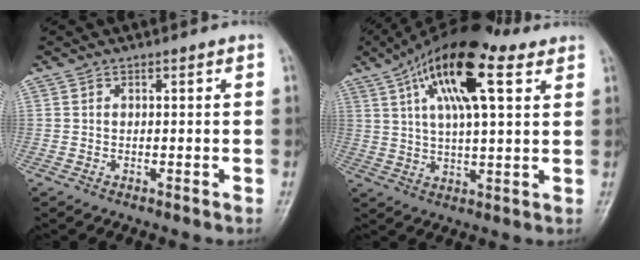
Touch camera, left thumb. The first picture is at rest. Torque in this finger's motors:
{"motor_torque": [0.17, 0.77, 2.16, -0.61, 0.51]}